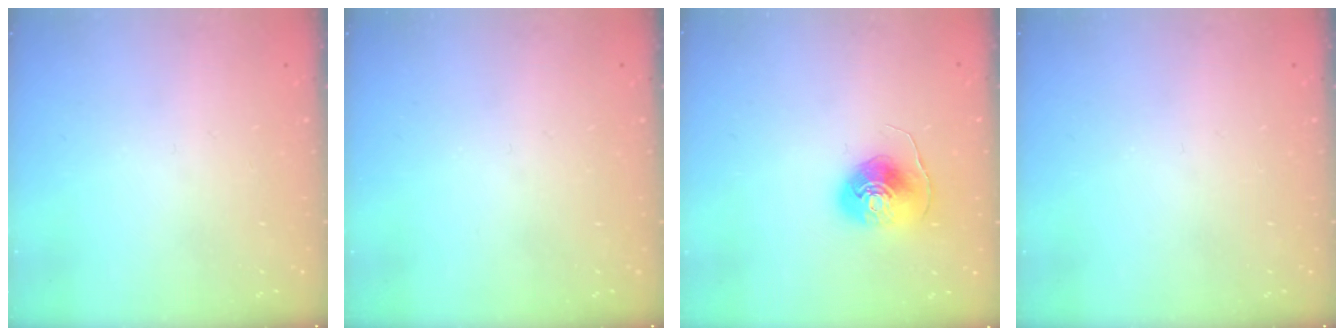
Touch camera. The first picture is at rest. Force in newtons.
{"total": 0.0}
{"total": 9.1, "press": 9.1, "slide": 0.4}
{"total": 0.0}